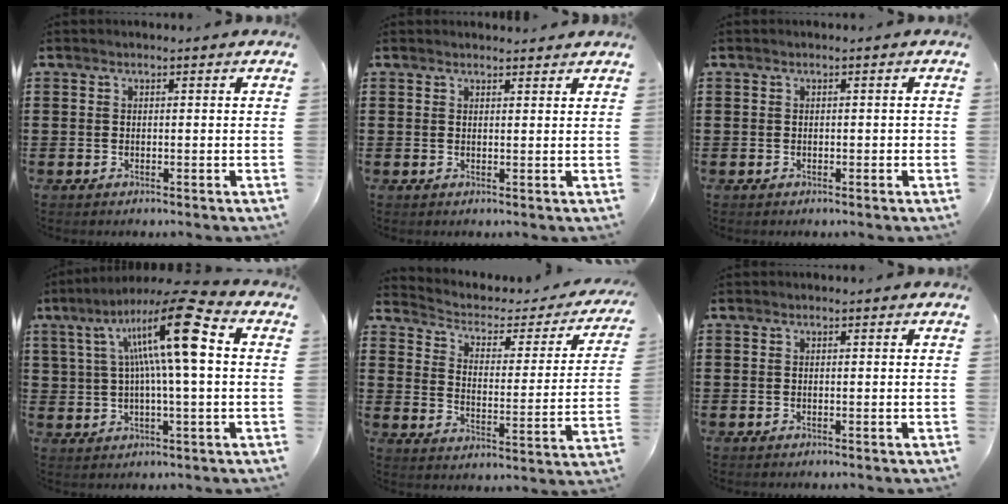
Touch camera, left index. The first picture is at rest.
{"total": 1.4, "force": [1.4, 0.1, 0.2], "torque": [-0.005, 0.000, 0.028]}
{"total": 0.6, "force": [-0.3, 0.4, 0.4], "torque": [-0.009, 0.001, -0.006]}
{"total": 14.7, "force": [4.1, 3.0, 13.8], "torque": [-0.250, 0.004, 0.062]}
{"total": 2.5, "force": [1.5, 1.6, 1.3], "torque": [-0.039, -0.017, 0.015]}
{"total": 0.0}